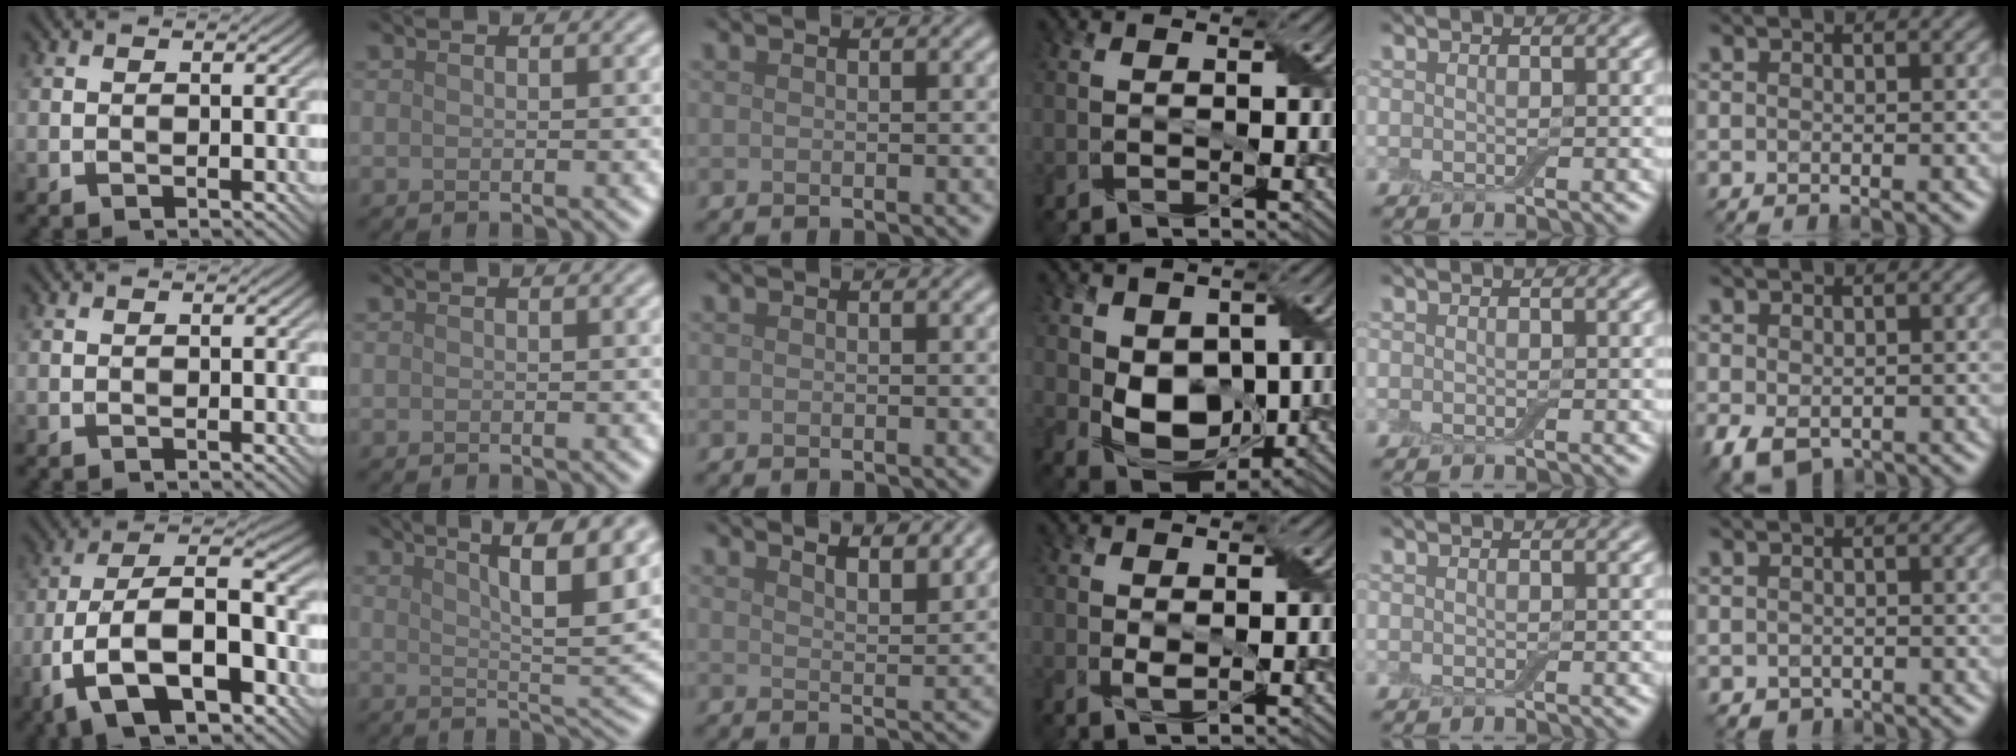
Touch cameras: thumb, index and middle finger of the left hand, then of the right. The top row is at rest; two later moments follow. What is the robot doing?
{"motion": "wrap", "object": "adhesive wrap"}